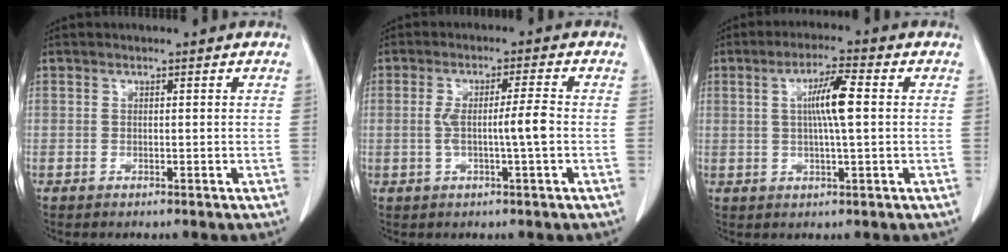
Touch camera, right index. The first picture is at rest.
{"total": 5.1, "force": [-0.7, -0.3, 5.0], "torque": [-0.093, 0.005, -0.009]}
{"total": 6.3, "force": [0.9, 0.2, 6.2], "torque": [-0.112, 0.002, 0.014]}